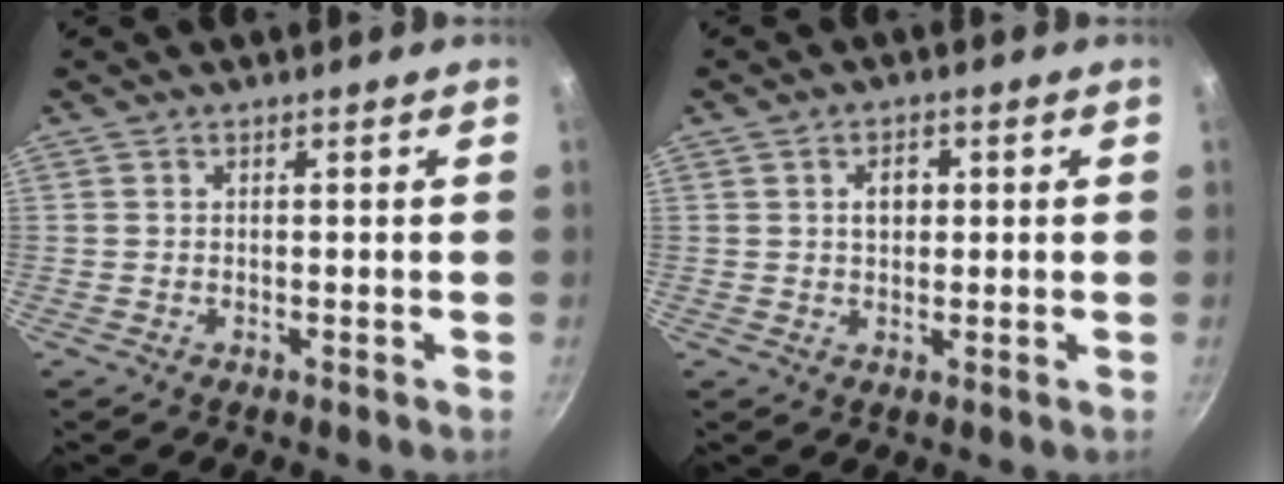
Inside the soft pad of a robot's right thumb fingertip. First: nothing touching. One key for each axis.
{"total": 3.9, "fx": 0.6, "fy": 2.8, "fz": 2.6, "tx": -0.022, "ty": 0.006, "tz": 0.006}